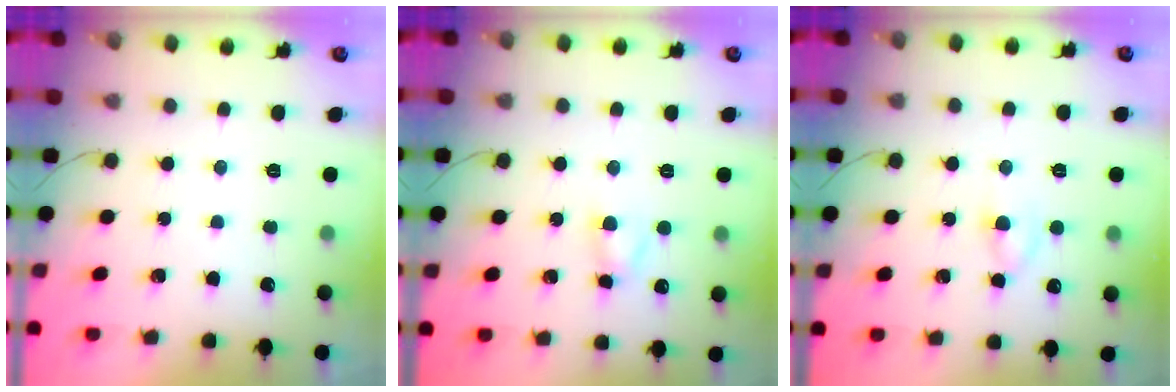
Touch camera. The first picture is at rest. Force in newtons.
{"total": 3.4, "press": 3.1, "slide": 1.3}
{"total": 3.6, "press": 3.3, "slide": 1.3}